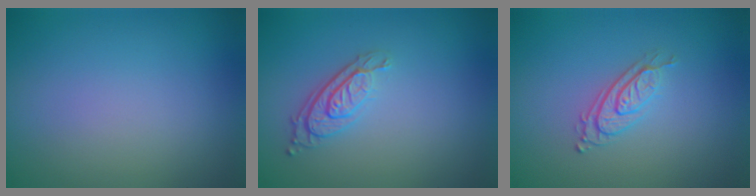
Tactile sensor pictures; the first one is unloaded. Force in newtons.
{"total": 3.0, "press": 2.1, "slide": 2.1}
{"total": 2.8, "press": 2.1, "slide": 1.9}